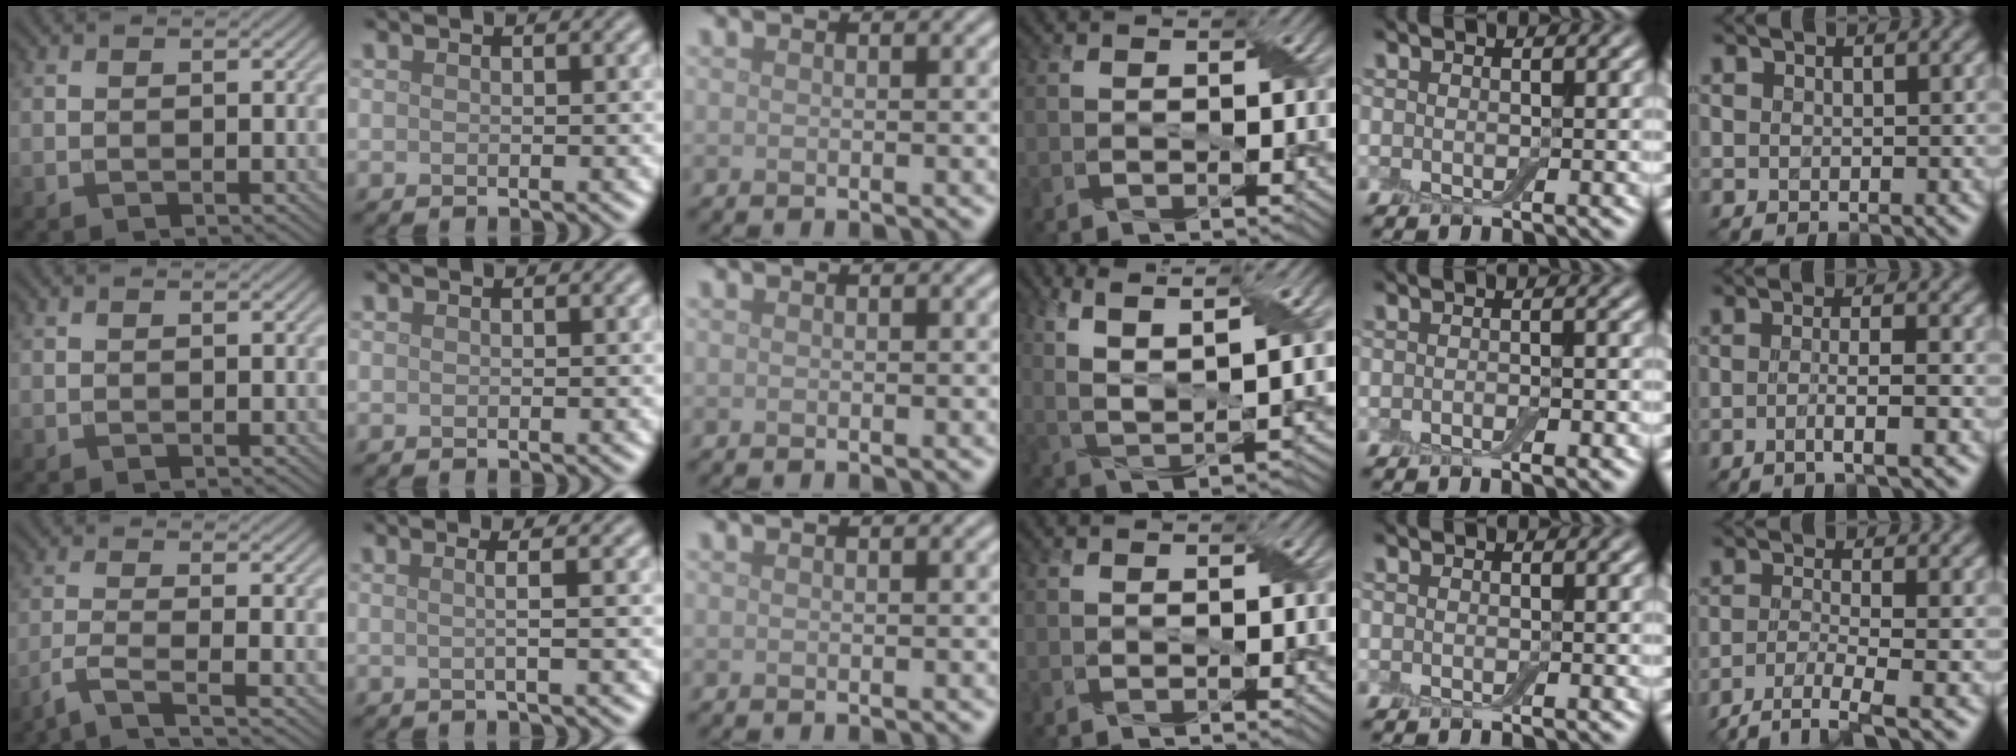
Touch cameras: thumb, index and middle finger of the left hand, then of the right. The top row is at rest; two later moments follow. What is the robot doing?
{"motion": "peel", "object": "bubble wrap"}